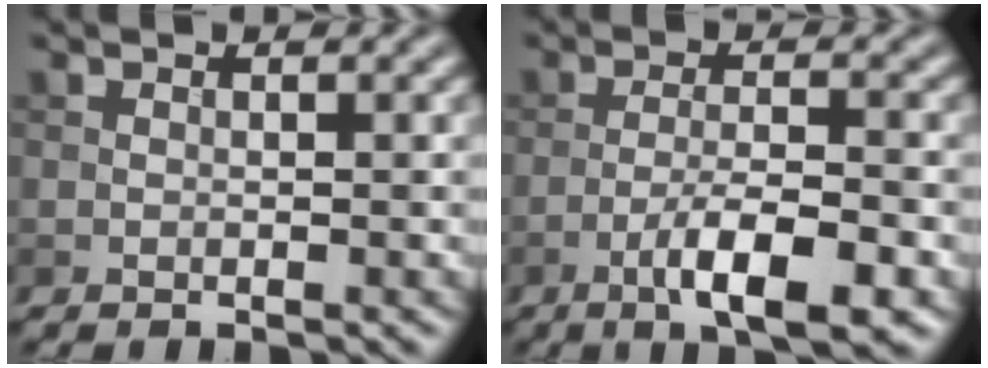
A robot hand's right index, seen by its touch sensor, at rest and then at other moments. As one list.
[{"total": 5.8, "force": [-2.9, 1.3, 4.8], "torque": [-0.084, 0.002, -0.050]}]